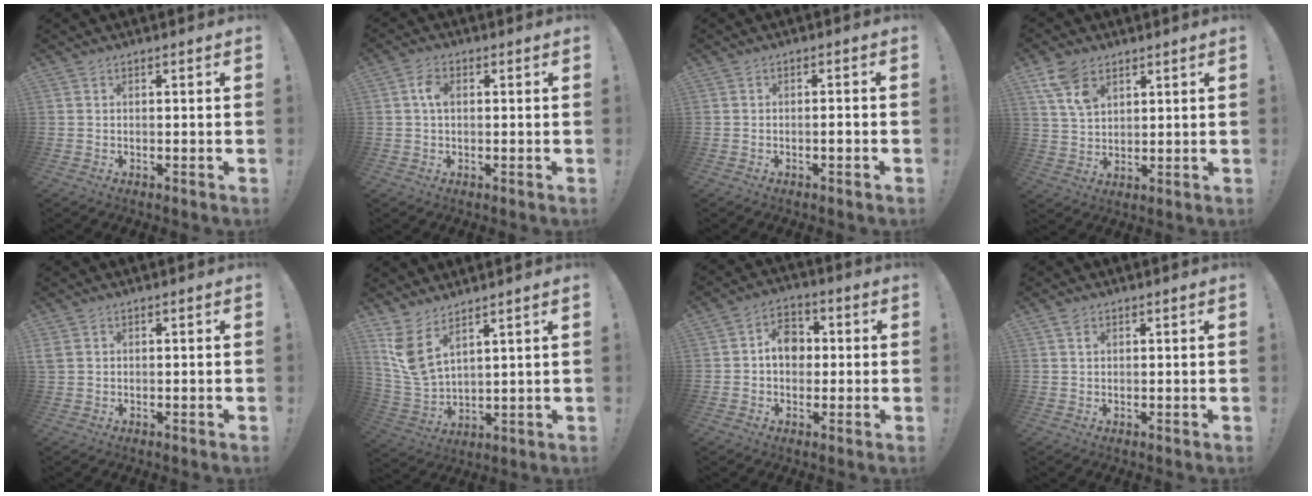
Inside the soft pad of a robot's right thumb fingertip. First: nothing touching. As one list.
[{"total": 4.5, "force": [0.8, 2.7, 3.4], "torque": [-0.056, 0.005, 0.013]}, {"total": 1.8, "force": [-0.9, -0.4, 1.5], "torque": [-0.025, -0.001, -0.015]}, {"total": 9.2, "force": [5.4, 5.6, 5.0], "torque": [-0.089, -0.015, 0.106]}, {"total": 1.7, "force": [0.6, 1.2, 1.1], "torque": [-0.021, 0.005, 0.013]}, {"total": 9.0, "force": [6.1, 3.3, 5.7], "torque": [-0.118, -0.047, 0.122]}, {"total": 8.9, "force": [0.6, 7.1, 5.4], "torque": [-0.067, 0.009, 0.011]}, {"total": 1.4, "force": [0.8, 0.9, 0.7], "torque": [-0.009, 0.000, 0.015]}]